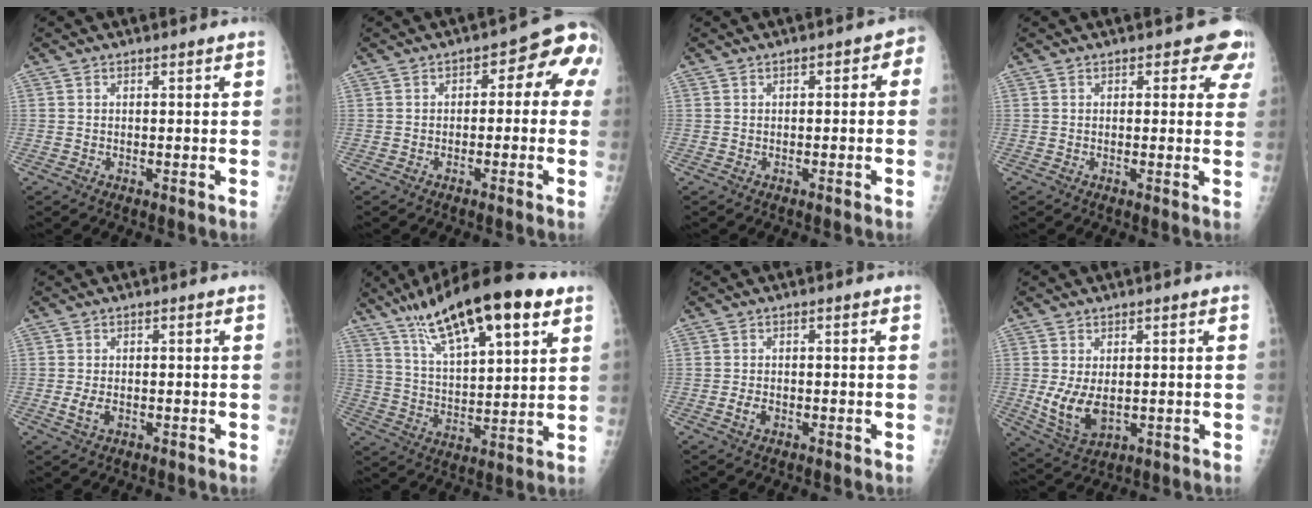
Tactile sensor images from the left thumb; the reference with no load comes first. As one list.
[{"total": 8.2, "force": [0.2, 4.9, 6.6], "torque": [-0.037, 0.036, -0.012]}, {"total": 2.9, "force": [-0.3, 1.8, 2.3], "torque": [-0.007, 0.016, -0.013]}, {"total": 4.6, "force": [3.0, 2.6, 2.2], "torque": [0.016, -0.010, 0.019]}, {"total": 2.7, "force": [-0.9, 1.6, 2.0], "torque": [-0.041, 0.002, -0.015]}, {"total": 22.1, "force": [12.1, 6.4, 17.3], "torque": [-0.268, -0.018, 0.206]}, {"total": 2.0, "force": [-1.0, 1.3, 1.2], "torque": [-0.023, 0.007, -0.017]}, {"total": 7.9, "force": [-0.6, 4.8, 6.2], "torque": [-0.112, -0.012, 0.003]}]